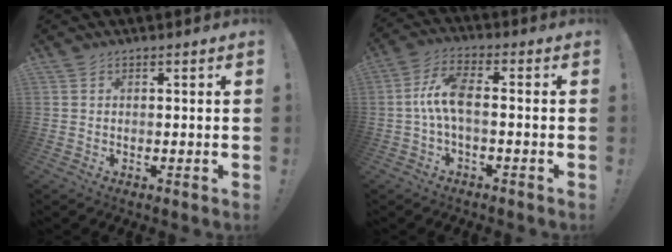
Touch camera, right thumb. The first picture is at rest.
{"total": 8.6, "force": [-0.7, 2.9, 8.0], "torque": [-0.163, 0.006, -0.012]}